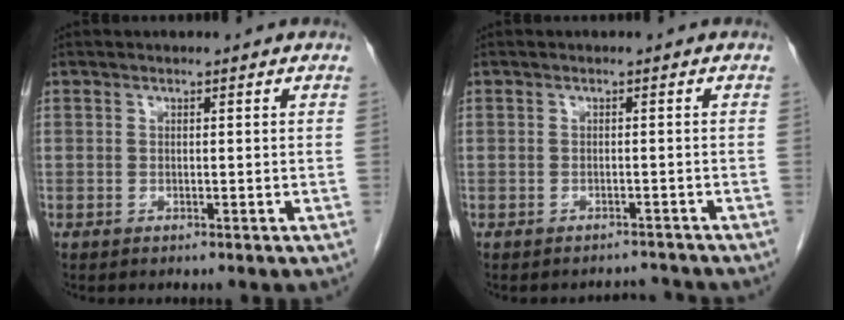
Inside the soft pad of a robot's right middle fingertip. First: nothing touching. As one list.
[{"total": 2.1, "force": [-2.0, 0.2, -0.5], "torque": [0.011, -0.006, -0.024]}]